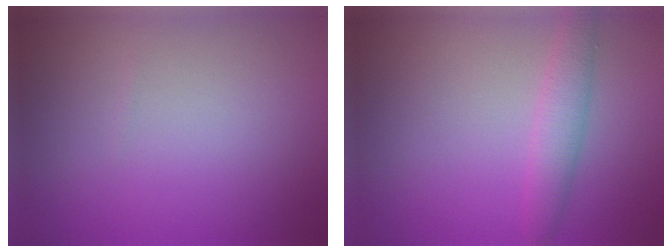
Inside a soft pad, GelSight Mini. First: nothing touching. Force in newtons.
{"total": 2.4, "press": 2.4, "slide": 0.1}